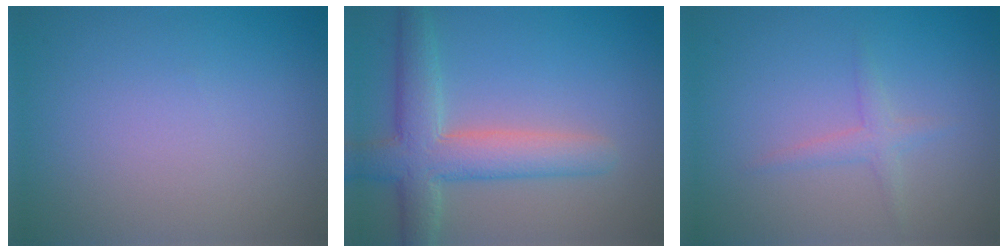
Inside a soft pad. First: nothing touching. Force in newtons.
{"total": 5.9, "press": 5.9, "slide": 0.6}
{"total": 1.5, "press": 1.5, "slide": 0.1}